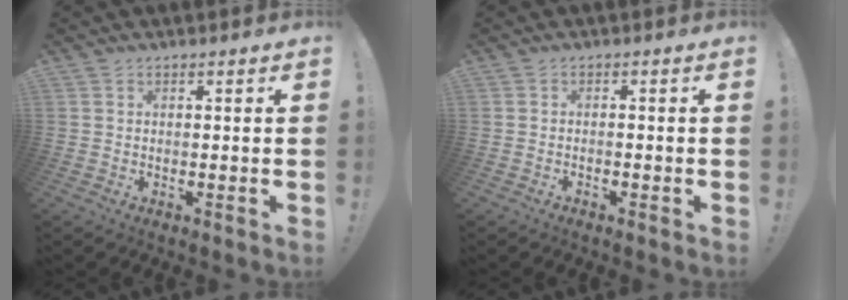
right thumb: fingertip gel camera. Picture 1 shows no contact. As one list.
[{"total": 1.1, "force": [-1.1, 0.1, 0.2], "torque": [-0.010, 0.003, -0.017]}]